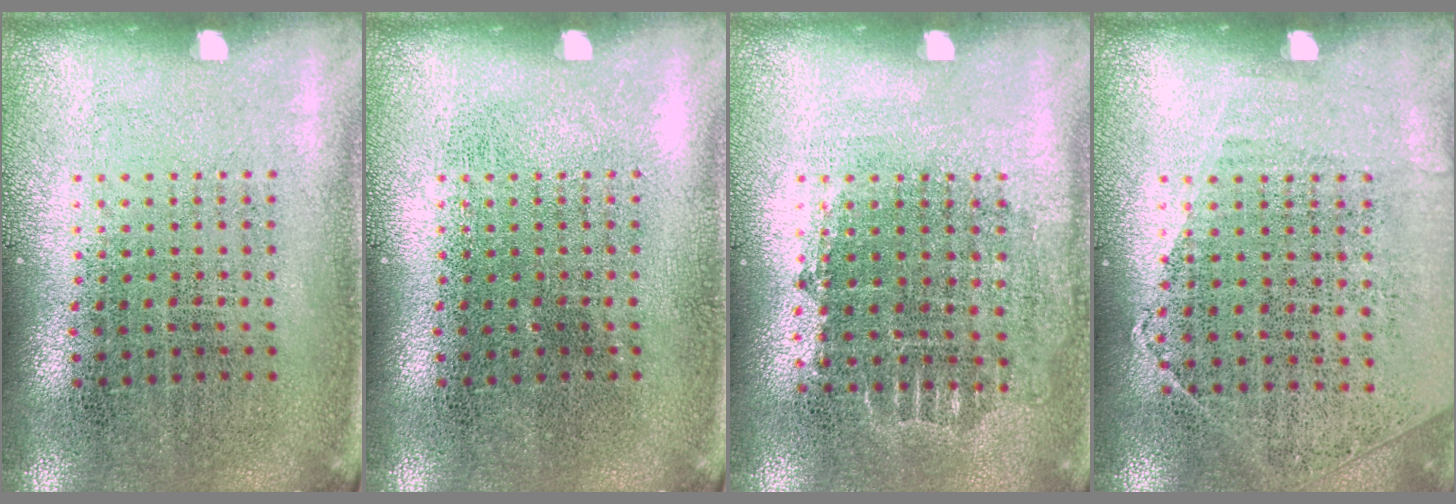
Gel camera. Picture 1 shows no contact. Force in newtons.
{"total": 0.0}
{"total": 0.7, "press": 0.6, "slide": 0.3}
{"total": 1.2, "press": 0.9, "slide": 0.7}